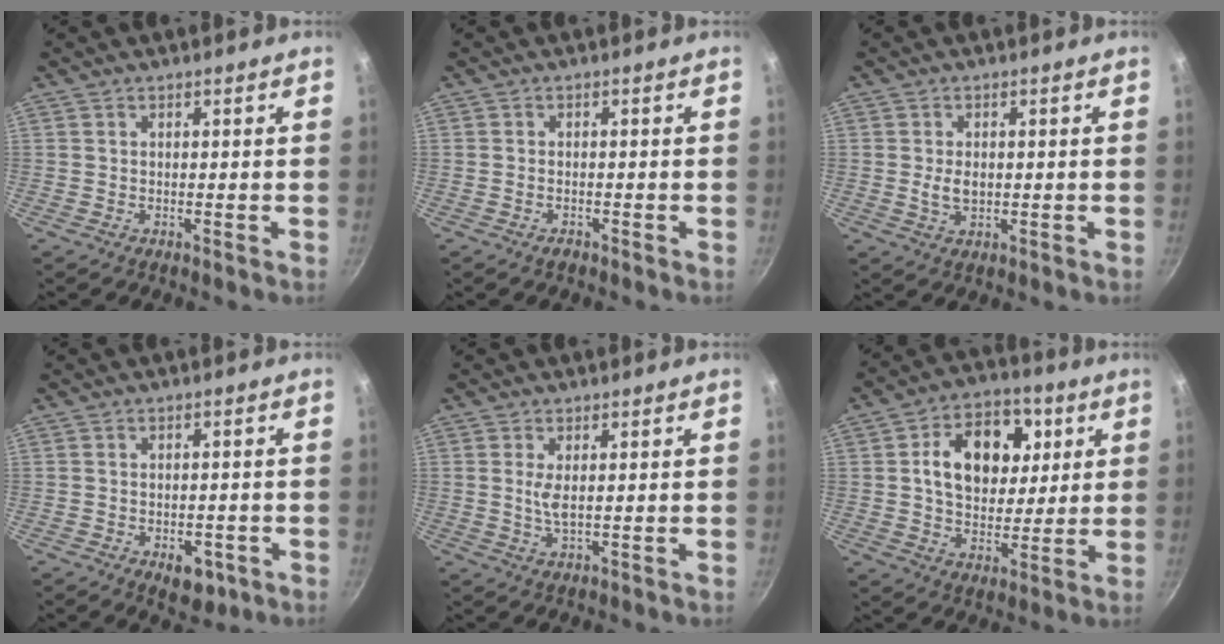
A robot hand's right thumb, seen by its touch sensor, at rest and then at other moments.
{"total": 1.2, "force": [-0.9, 0.6, 0.5], "torque": [-0.011, 0.006, -0.015]}
{"total": 3.5, "force": [0.0, 2.3, 2.6], "torque": [-0.044, -0.003, 0.003]}
{"total": 5.2, "force": [-2.3, 3.0, 3.5], "torque": [-0.037, 0.008, -0.024]}
{"total": 3.0, "force": [0.3, 1.0, 2.8], "torque": [-0.063, -0.008, 0.011]}
{"total": 15.7, "force": [3.9, 10.8, 10.6], "torque": [-0.129, 0.004, 0.060]}